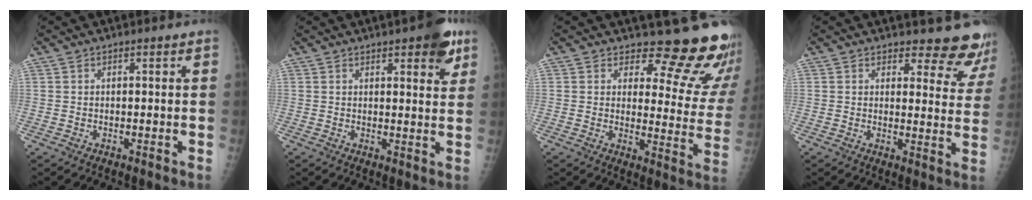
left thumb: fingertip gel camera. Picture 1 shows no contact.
{"total": 7.2, "force": [4.0, 2.3, 5.5], "torque": [-0.051, -0.015, 0.045]}
{"total": 15.6, "force": [14.2, 4.5, 4.5], "torque": [-0.004, -0.148, 0.148]}
{"total": 10.7, "force": [10.2, 3.0, 1.2], "torque": [0.032, -0.091, 0.092]}